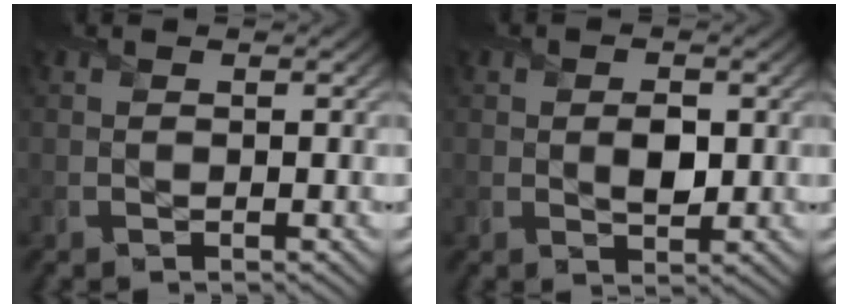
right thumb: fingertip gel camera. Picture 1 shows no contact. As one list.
[{"total": 2.6, "force": [0.1, 1.7, 2.0], "torque": [-0.030, -0.009, 0.004]}]